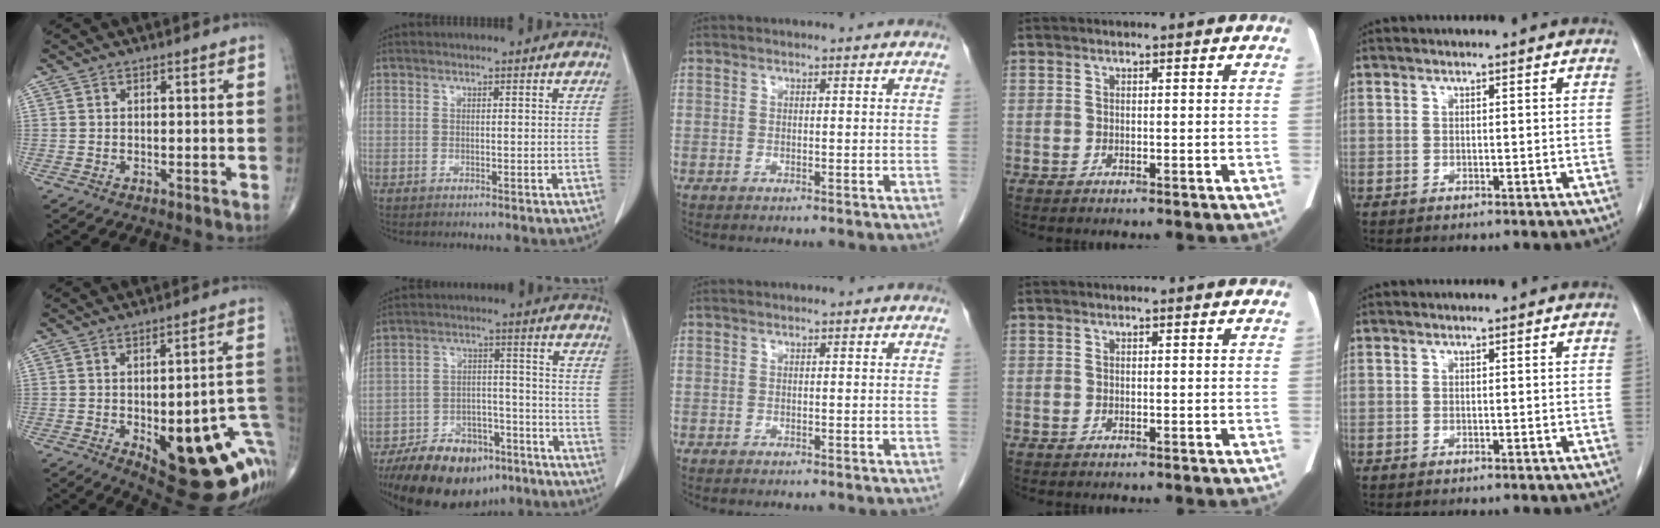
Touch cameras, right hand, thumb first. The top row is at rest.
{"thumb": {"total": 26.4, "force": [-7.1, 10.3, 23.2], "torque": [-0.216, 0.019, -0.064]}, "index": {"total": 17.3, "force": [-12.4, 8.3, 8.7], "torque": [-0.159, 0.014, -0.199]}}